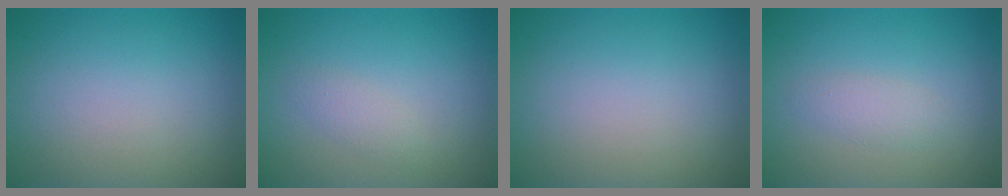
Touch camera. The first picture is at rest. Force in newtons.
{"total": 1.2, "press": 1.2, "slide": 0.1}
{"total": 0.0}
{"total": 1.4, "press": 1.4, "slide": 0.1}